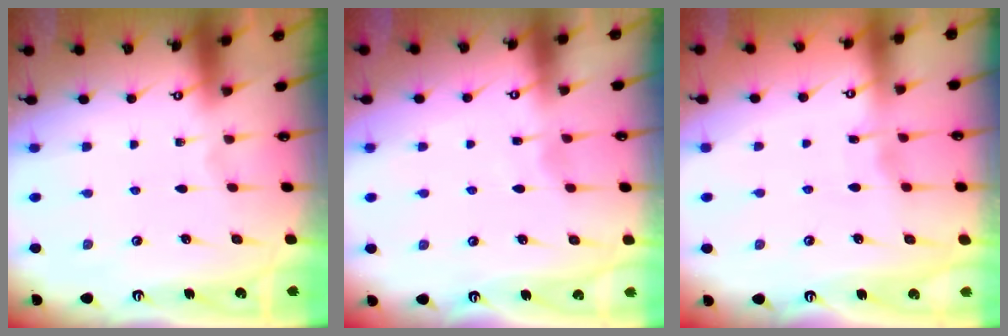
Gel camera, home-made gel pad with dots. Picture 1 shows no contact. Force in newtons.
{"total": 4.3, "press": 4.3, "slide": 0.5}
{"total": 3.6, "press": 3.6, "slide": 0.4}